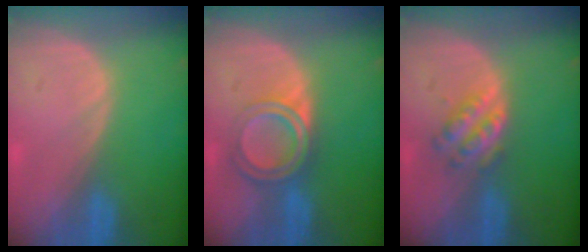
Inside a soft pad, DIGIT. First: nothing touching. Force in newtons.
{"total": 6.3, "press": 5.3, "slide": 3.4}
{"total": 4.5, "press": 4.4, "slide": 0.8}